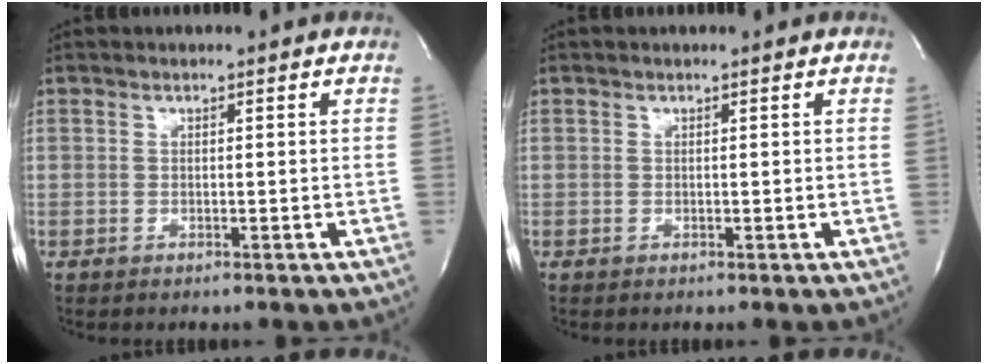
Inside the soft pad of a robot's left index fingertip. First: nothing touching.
{"total": 0.0}